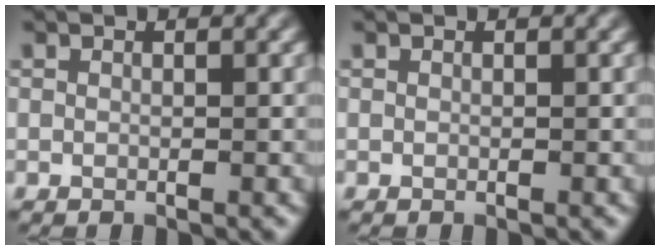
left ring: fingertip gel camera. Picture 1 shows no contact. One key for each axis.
{"total": 0.0}